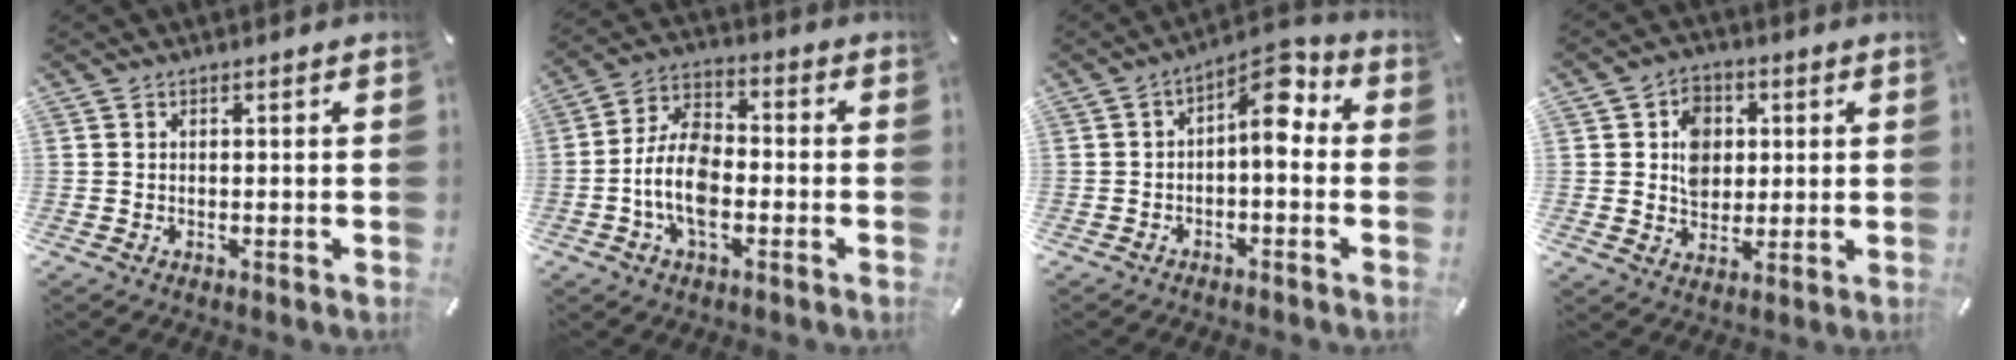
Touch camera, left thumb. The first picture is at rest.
{"total": 11.4, "force": [-3.4, 6.7, 8.6], "torque": [-0.184, 0.011, -0.062]}
{"total": 8.6, "force": [1.9, 4.1, 7.3], "torque": [-0.109, -0.017, 0.029]}
{"total": 7.7, "force": [1.1, 6.6, 3.9], "torque": [-0.058, 0.006, 0.018]}